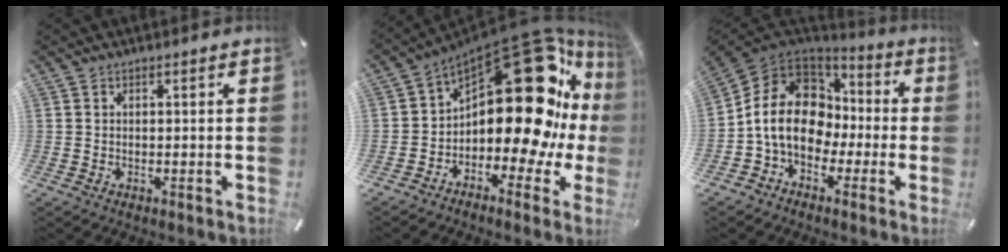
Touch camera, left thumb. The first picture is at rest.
{"total": 25.1, "force": [8.1, 12.3, 20.3], "torque": [-0.303, -0.082, 0.137]}
{"total": 15.0, "force": [-2.1, 12.3, 8.3], "torque": [-0.181, 0.026, -0.034]}